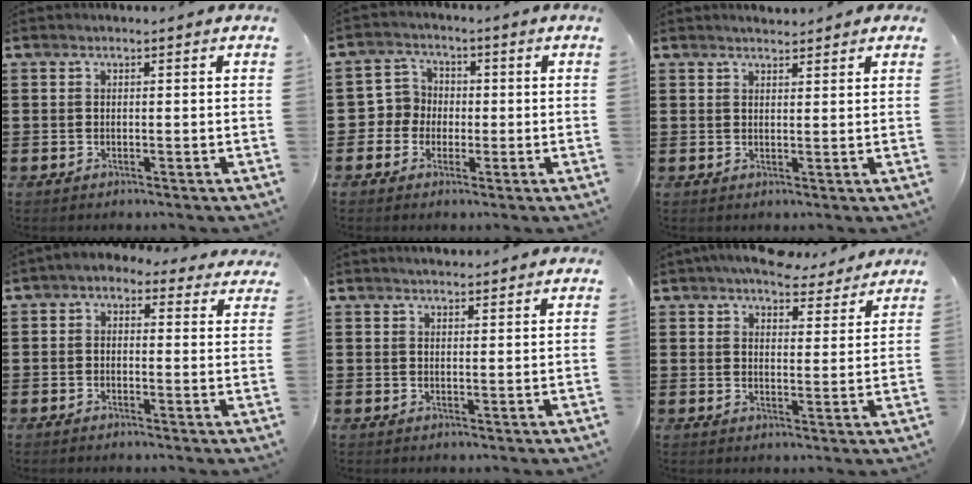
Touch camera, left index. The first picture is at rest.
{"total": 4.3, "force": [-1.0, 4.2, 0.4], "torque": [-0.036, 0.009, -0.025]}
{"total": 1.7, "force": [1.7, 0.2, 0.2], "torque": [-0.007, 0.005, 0.033]}
{"total": 1.7, "force": [0.7, 1.2, 1.0], "torque": [-0.025, 0.005, 0.010]}
{"total": 1.9, "force": [1.9, 0.1, 0.3], "torque": [-0.009, 0.003, 0.036]}
{"total": 6.0, "force": [5.6, 1.3, 1.7], "torque": [-0.044, -0.018, 0.102]}